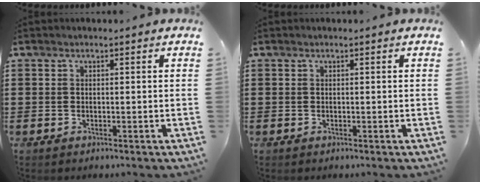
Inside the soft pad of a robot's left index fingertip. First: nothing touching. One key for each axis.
{"total": 0.0}